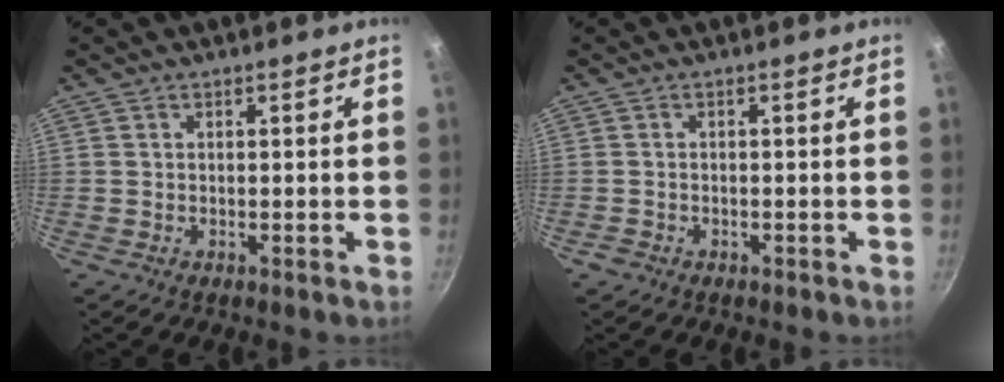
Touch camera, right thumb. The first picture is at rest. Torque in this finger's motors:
{"motor_torque": [0.21, 0.01, -0.03, 0.15, -0.01]}